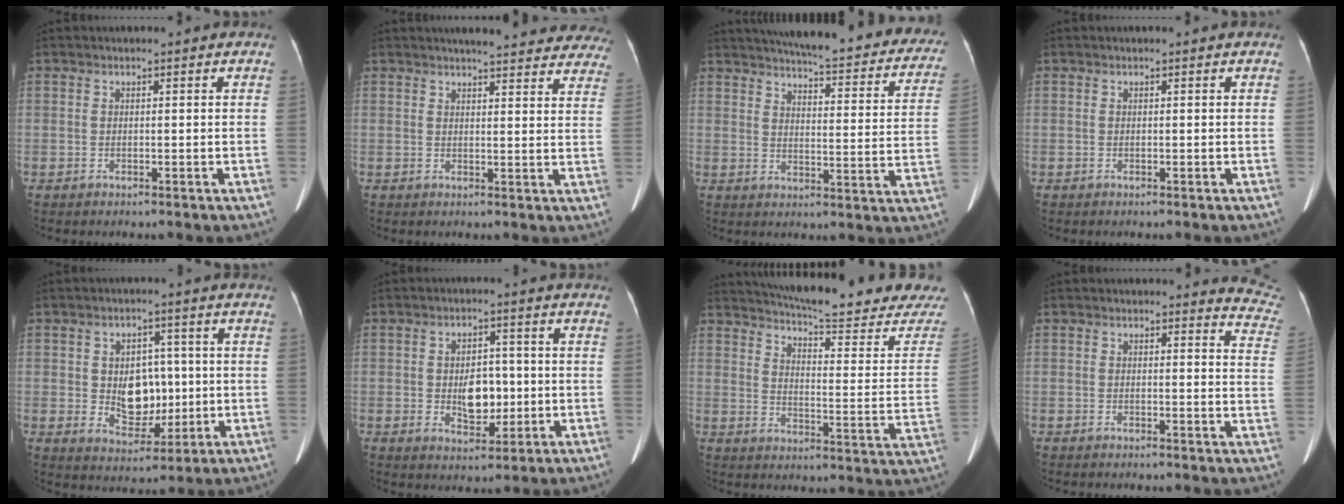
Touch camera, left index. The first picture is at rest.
{"total": 20.5, "force": [18.7, 4.1, 7.4], "torque": [-0.082, -0.027, 0.204]}
{"total": 28.0, "force": [24.4, 5.0, 12.8], "torque": [-0.172, -0.051, 0.280]}
{"total": 0.0}
{"total": 7.4, "force": [0.1, 5.1, 5.4], "torque": [-0.091, 0.007, 0.015]}
{"total": 6.0, "force": [-0.5, 3.5, 4.9], "torque": [-0.082, 0.003, 0.000]}
{"total": 25.3, "force": [23.4, 2.2, 9.4], "torque": [-0.136, -0.093, 0.283]}
{"total": 7.0, "force": [6.8, 1.9, -0.4], "torque": [0.041, -0.056, 0.030]}